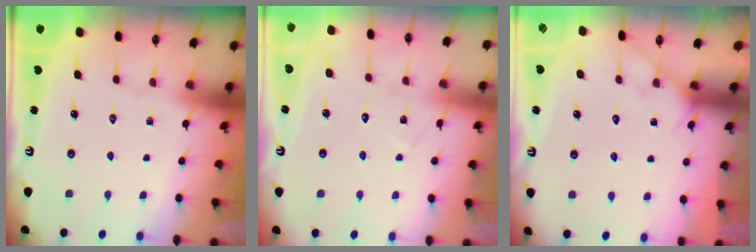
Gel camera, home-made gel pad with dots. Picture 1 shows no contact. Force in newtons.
{"total": 6.2, "press": 6.2, "slide": 0.3}
{"total": 4.9, "press": 4.9, "slide": 0.4}